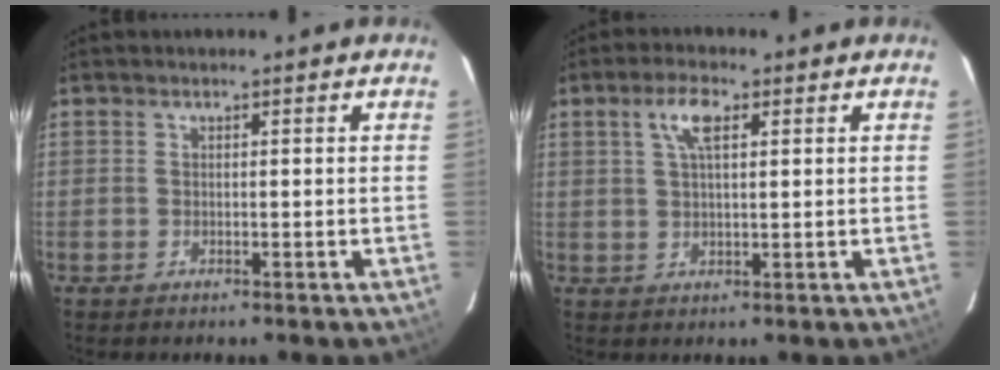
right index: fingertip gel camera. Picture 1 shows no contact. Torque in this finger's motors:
{"motor_torque": [0.22, -0.08, 0.29, 0.08]}